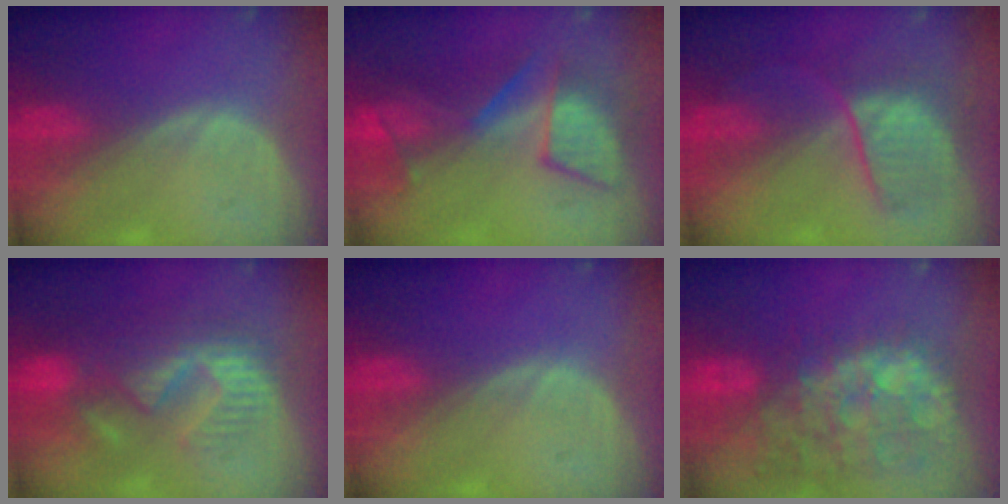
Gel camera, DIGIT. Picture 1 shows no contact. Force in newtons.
{"total": 8.8, "press": 8.8, "slide": 0.6}
{"total": 7.2, "press": 7.2, "slide": 0.3}
{"total": 10.9, "press": 9.6, "slide": 5.1}
{"total": 0.0}
{"total": 14.1, "press": 11.6, "slide": 8.0}